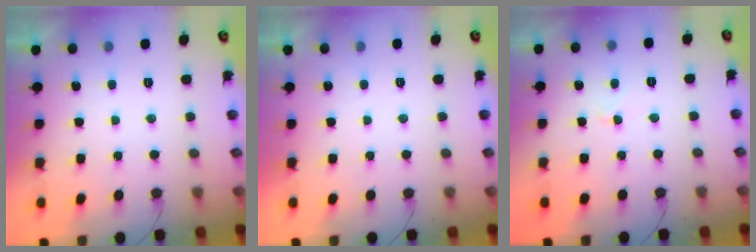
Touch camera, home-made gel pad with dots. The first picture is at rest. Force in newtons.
{"total": 1.7, "press": 1.7, "slide": 0.0}
{"total": 2.0, "press": 2.0, "slide": 0.2}